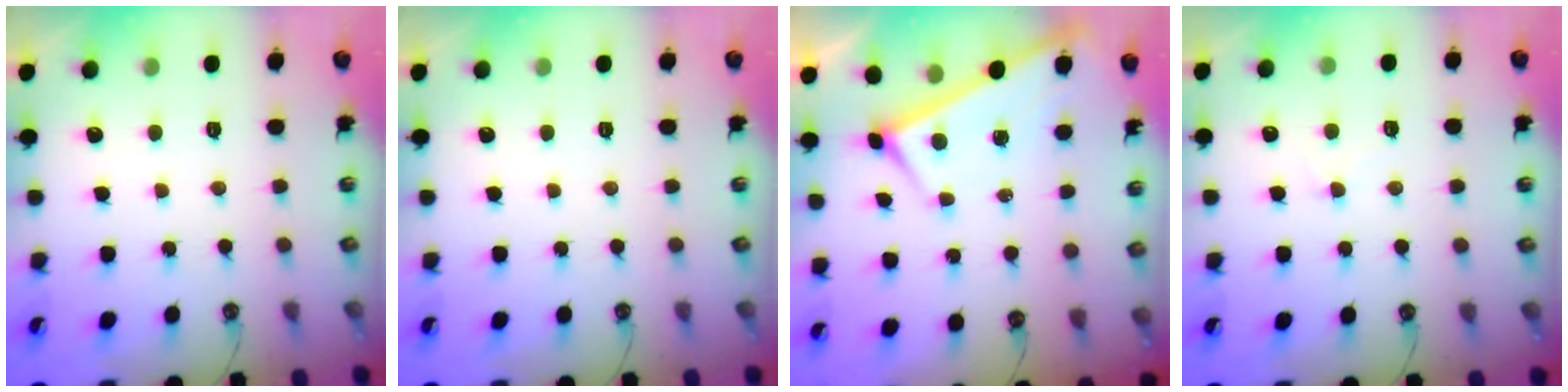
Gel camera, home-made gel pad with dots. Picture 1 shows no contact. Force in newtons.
{"total": 0.0}
{"total": 3.1, "press": 3.1, "slide": 0.3}
{"total": 1.4, "press": 1.3, "slide": 0.5}